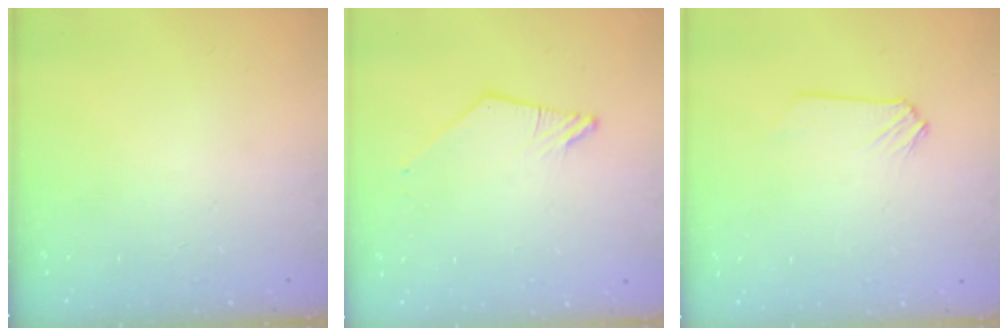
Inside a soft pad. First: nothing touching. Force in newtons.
{"total": 0.7, "press": 0.7, "slide": 0.2}
{"total": 0.0}